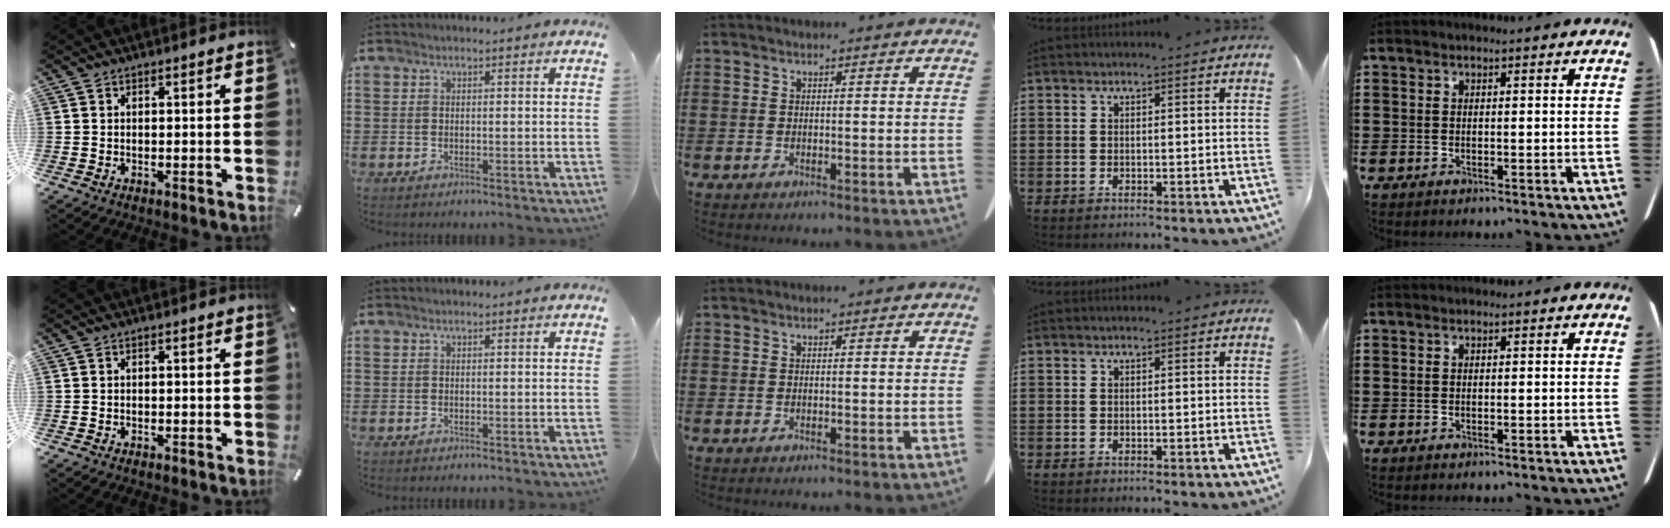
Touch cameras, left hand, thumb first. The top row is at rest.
{}